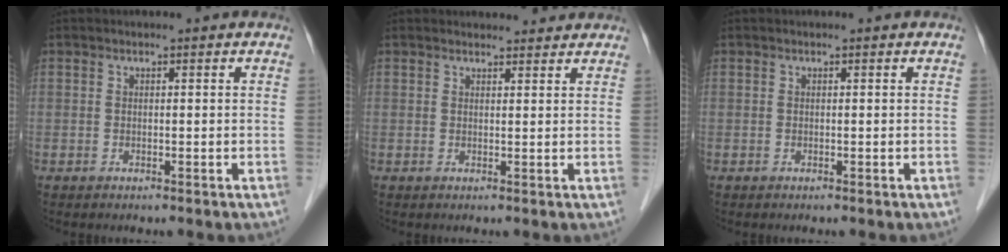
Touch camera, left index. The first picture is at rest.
{"total": 4.2, "force": [4.0, 1.1, 0.5], "torque": [-0.006, 0.013, 0.049]}
{"total": 0.0}